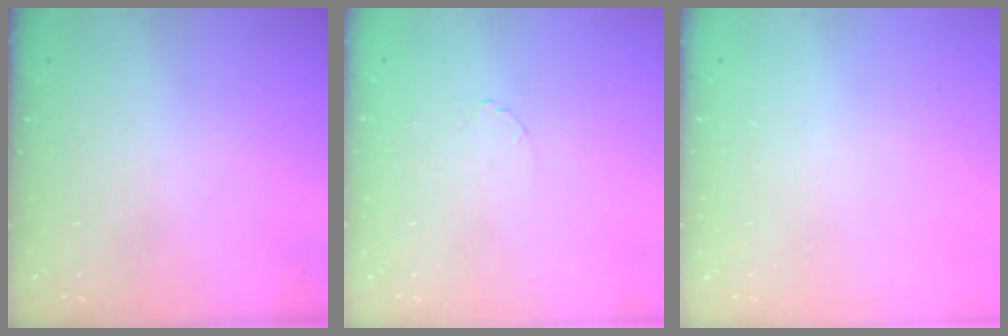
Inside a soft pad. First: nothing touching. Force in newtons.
{"total": 1.3, "press": 1.3, "slide": 0.1}
{"total": 0.0}